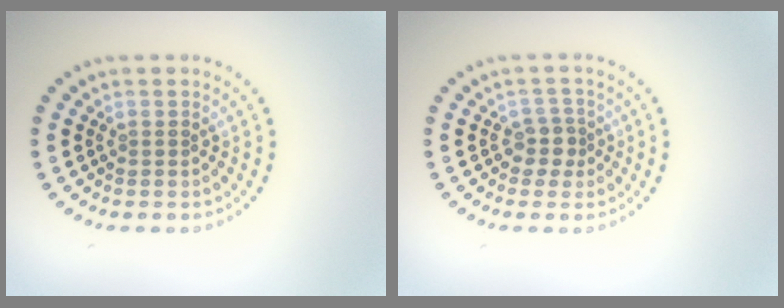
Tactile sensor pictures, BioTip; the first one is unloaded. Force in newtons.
{"total": 1.9, "press": 1.5, "slide": 1.2}